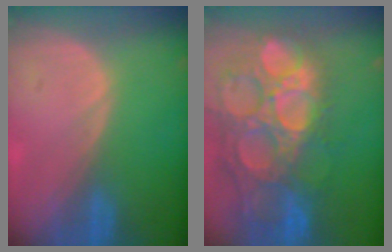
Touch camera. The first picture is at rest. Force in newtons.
{"total": 15.8, "press": 13.1, "slide": 9.0}